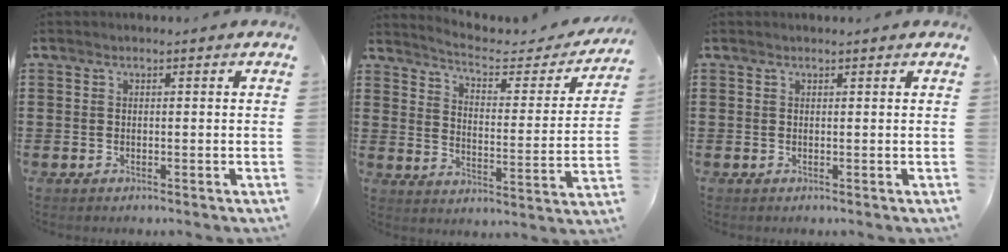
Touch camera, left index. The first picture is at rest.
{"total": 4.3, "force": [3.8, 0.6, 1.9], "torque": [-0.059, -0.025, 0.055]}
{"total": 0.0}